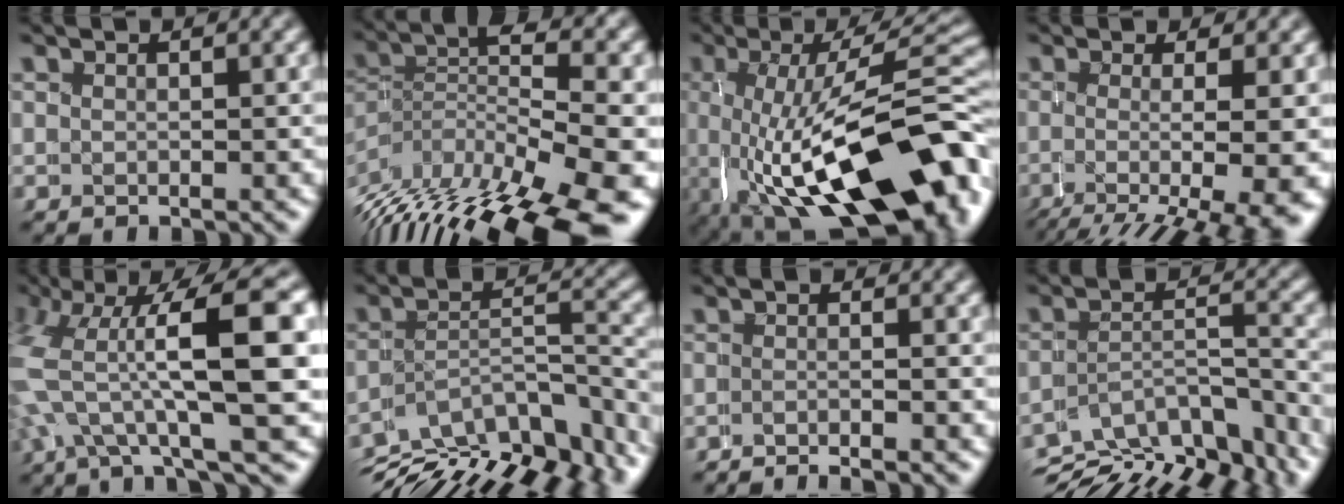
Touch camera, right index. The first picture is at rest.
{"total": 10.4, "force": [-2.7, 4.1, 9.1], "torque": [-0.145, -0.016, -0.029]}
{"total": 16.4, "force": [-5.5, 7.0, 13.8], "torque": [-0.231, -0.030, -0.055]}
{"total": 8.2, "force": [-1.6, 2.1, 7.7], "torque": [-0.099, -0.016, -0.011]}
{"total": 10.1, "force": [1.0, 4.2, 9.2], "torque": [-0.159, 0.001, 0.014]}
{"total": 13.8, "force": [-8.4, 7.2, 8.3], "torque": [-0.111, -0.031, -0.121]}
{"total": 3.0, "force": [-2.7, 0.1, 1.4], "torque": [-0.005, 0.007, -0.049]}
{"total": 13.0, "force": [-9.2, 6.6, 6.2], "torque": [-0.076, -0.028, -0.140]}